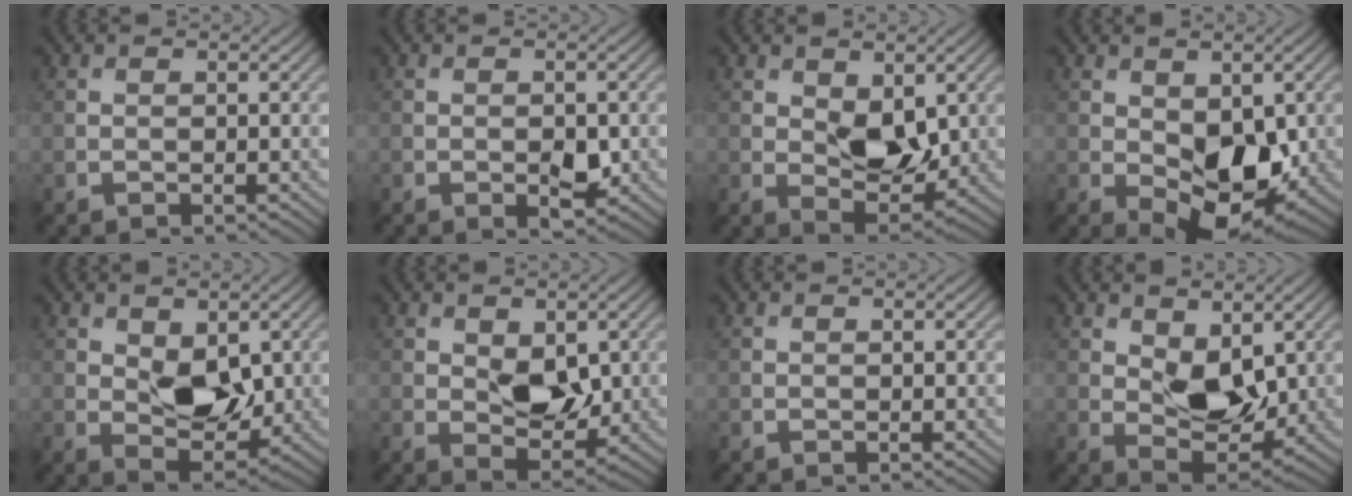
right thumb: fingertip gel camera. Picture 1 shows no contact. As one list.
[{"total": 3.0, "force": [-0.7, 1.4, 2.5], "torque": [-0.035, -0.004, -0.008]}, {"total": 6.1, "force": [1.1, 3.6, 4.8], "torque": [-0.083, -0.010, 0.025]}, {"total": 9.7, "force": [-1.5, 5.6, 7.8], "torque": [-0.123, -0.021, -0.017]}, {"total": 6.2, "force": [0.9, 3.8, 4.8], "torque": [-0.083, -0.011, 0.022]}, {"total": 5.4, "force": [0.7, 3.3, 4.2], "torque": [-0.068, -0.009, 0.018]}, {"total": 0.0}, {"total": 6.7, "force": [1.8, 3.9, 5.1], "torque": [-0.095, -0.011, 0.033]}]